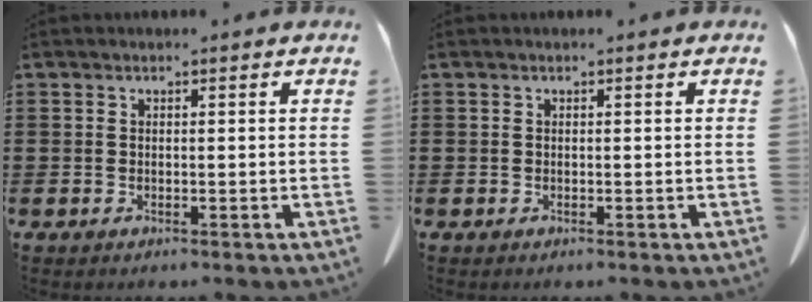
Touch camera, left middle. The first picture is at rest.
{"total": 0.0}